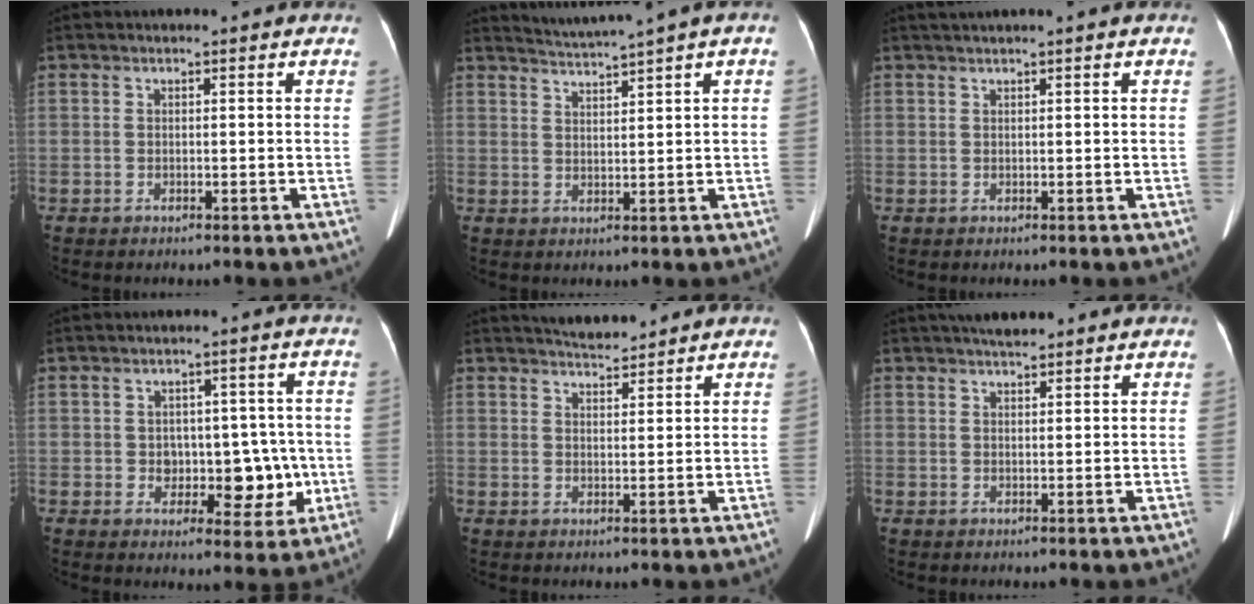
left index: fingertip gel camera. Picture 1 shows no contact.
{"total": 4.1, "force": [3.4, -1.2, 1.9], "torque": [-0.036, 0.004, 0.063]}
{"total": 1.4, "force": [1.0, -0.4, 0.9], "torque": [-0.020, 0.013, 0.026]}
{"total": 7.4, "force": [-0.9, 5.1, 5.3], "torque": [-0.056, 0.023, 0.000]}
{"total": 4.1, "force": [4.0, 0.4, 0.9], "torque": [-0.018, 0.010, 0.068]}
{"total": 4.0, "force": [3.3, 1.0, 1.9], "torque": [-0.027, 0.018, 0.054]}